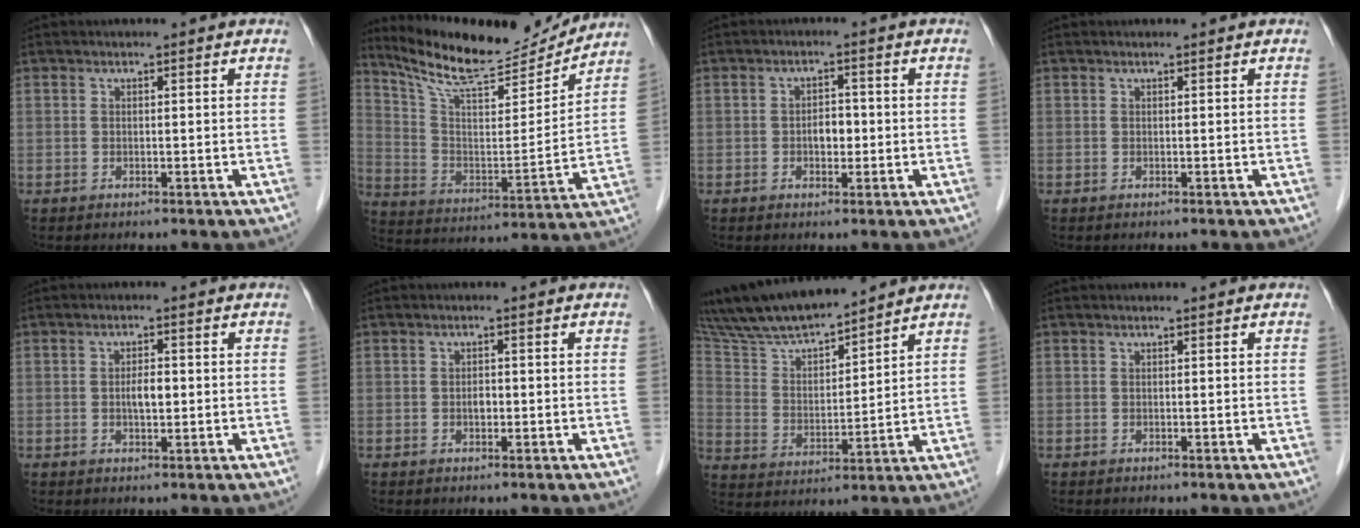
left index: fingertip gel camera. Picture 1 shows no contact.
{"total": 16.6, "force": [15.6, 2.1, 5.3], "torque": [-0.104, -0.018, 0.258]}
{"total": 2.6, "force": [-0.5, 1.6, 2.0], "torque": [-0.029, 0.007, -0.006]}
{"total": 0.0}
{"total": 2.5, "force": [-0.1, 0.9, 2.3], "torque": [-0.042, 0.002, -0.001]}
{"total": 1.1, "force": [-0.3, 0.7, 0.8], "torque": [-0.015, 0.002, -0.004]}
{"total": 14.2, "force": [12.9, 1.6, 5.8], "torque": [-0.117, 0.012, 0.247]}
{"total": 0.0}